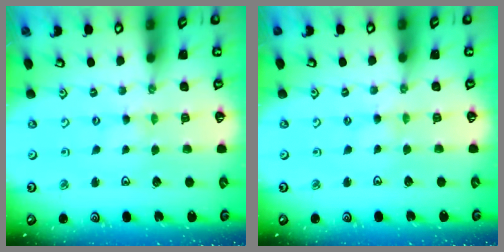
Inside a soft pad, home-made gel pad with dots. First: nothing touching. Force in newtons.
{"total": 0.9, "press": 0.8, "slide": 0.2}